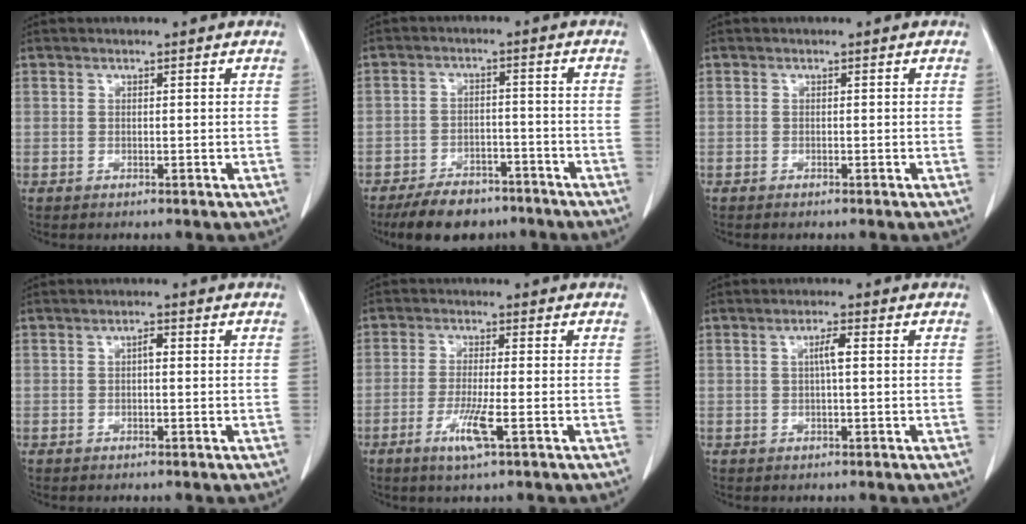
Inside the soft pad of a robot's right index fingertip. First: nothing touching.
{"total": 9.0, "force": [-7.2, 4.3, 3.4], "torque": [-0.052, 0.000, -0.115]}
{"total": 0.6, "force": [-0.5, 0.0, 0.3], "torque": [-0.008, -0.001, -0.008]}
{"total": 1.2, "force": [0.0, 0.4, 1.1], "torque": [-0.018, 0.004, 0.000]}
{"total": 5.0, "force": [-2.1, -0.1, 4.6], "torque": [-0.088, -0.011, -0.039]}
{"total": 2.3, "force": [0.3, 0.1, 2.2], "torque": [-0.041, 0.003, 0.004]}